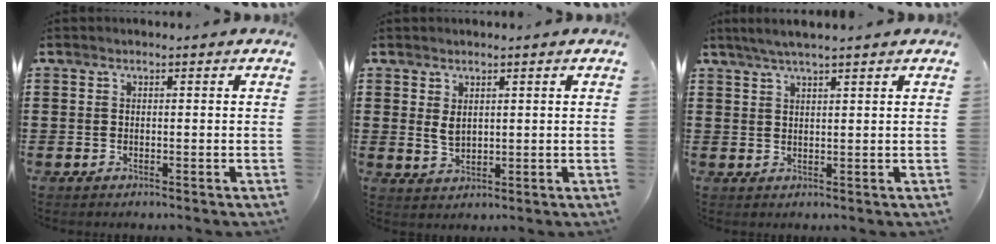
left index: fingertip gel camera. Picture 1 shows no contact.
{"total": 2.6, "force": [1.3, 1.4, 1.7], "torque": [-0.037, 0.004, 0.025]}
{"total": 2.6, "force": [2.1, -0.1, 1.6], "torque": [-0.034, 0.004, 0.038]}